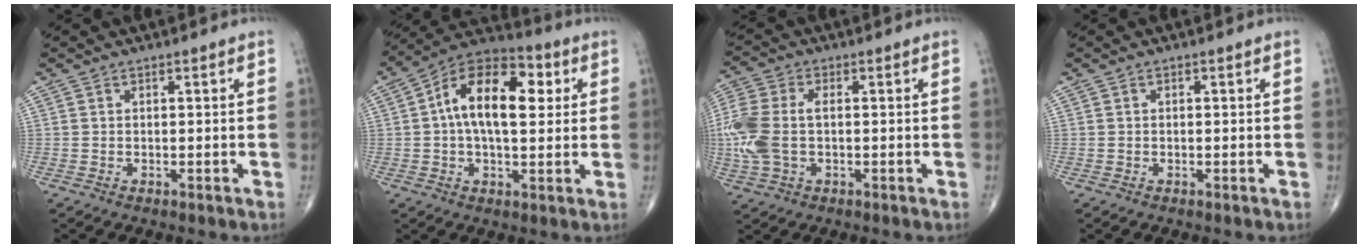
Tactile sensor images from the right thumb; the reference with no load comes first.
{"total": 16.3, "force": [2.9, 8.7, 13.5], "torque": [-0.206, 0.025, 0.037]}
{"total": 12.2, "force": [-0.6, 7.2, 9.8], "torque": [-0.262, 0.013, -0.010]}
{"total": 0.0}